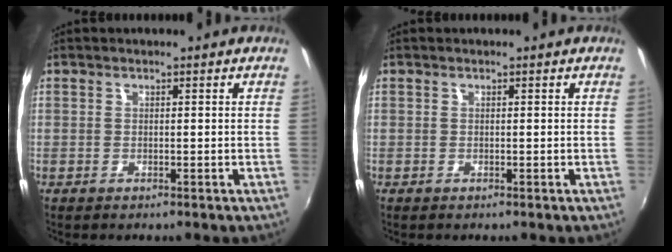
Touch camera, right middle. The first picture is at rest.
{"total": 0.0}